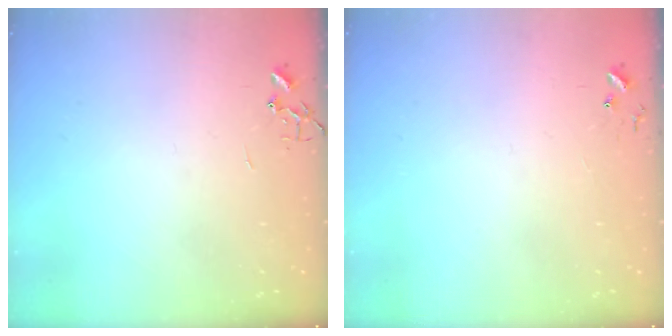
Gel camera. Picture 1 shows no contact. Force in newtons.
{"total": 4.7, "press": 4.7, "slide": 0.4}